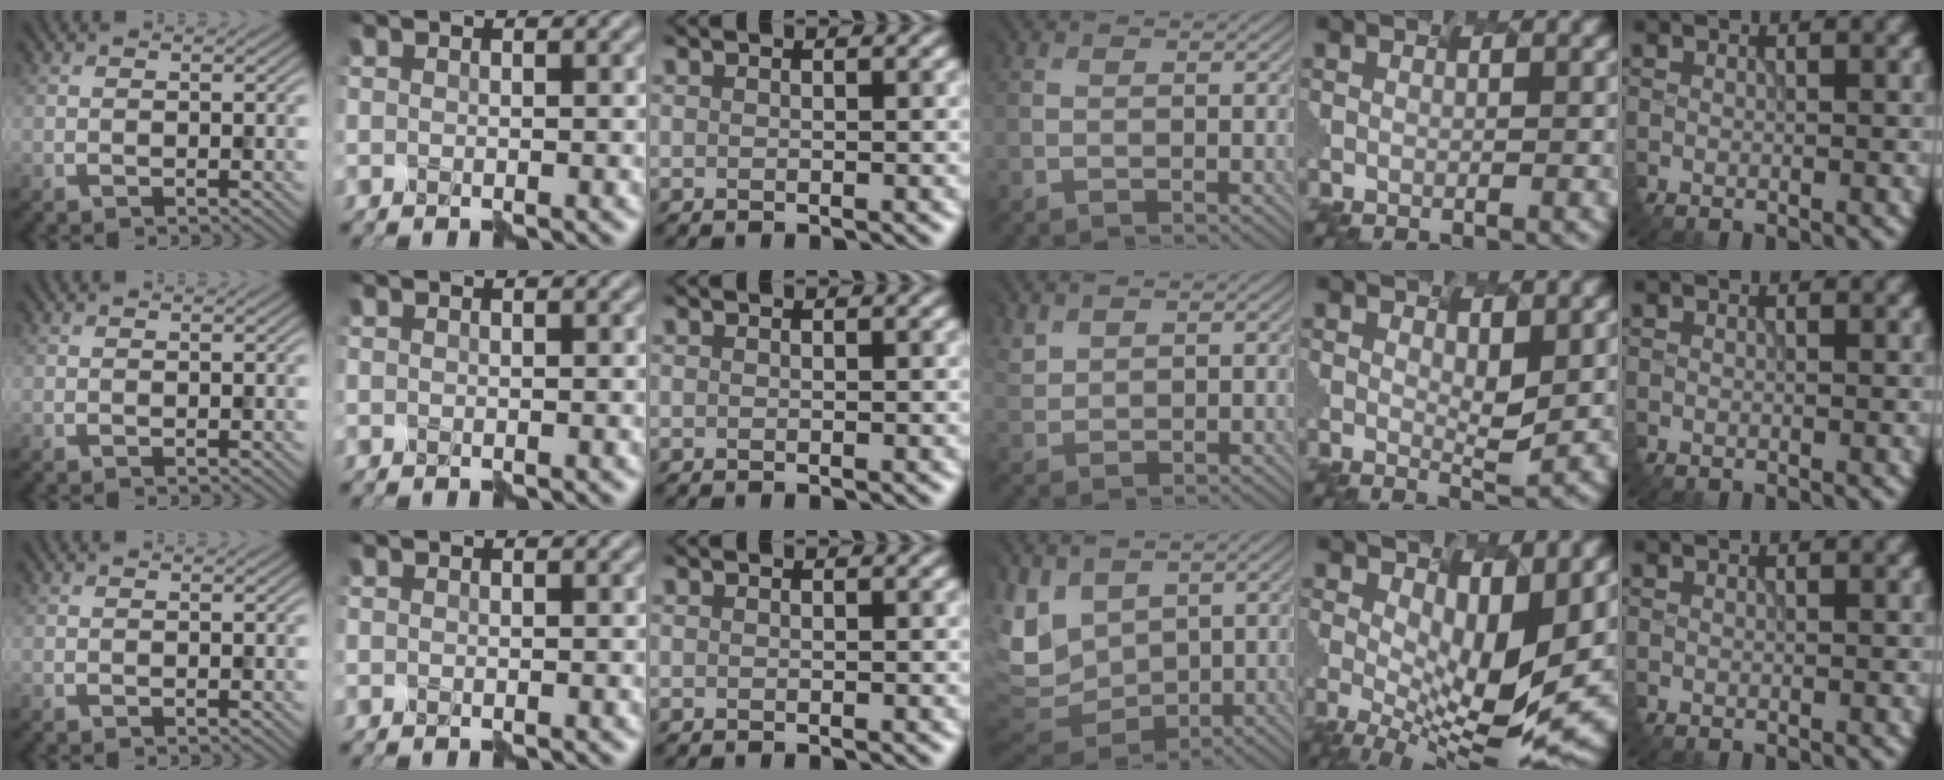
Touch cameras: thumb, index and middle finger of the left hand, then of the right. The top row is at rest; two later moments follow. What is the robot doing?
{"motion": "disassemble", "object": "puzzle pieces"}